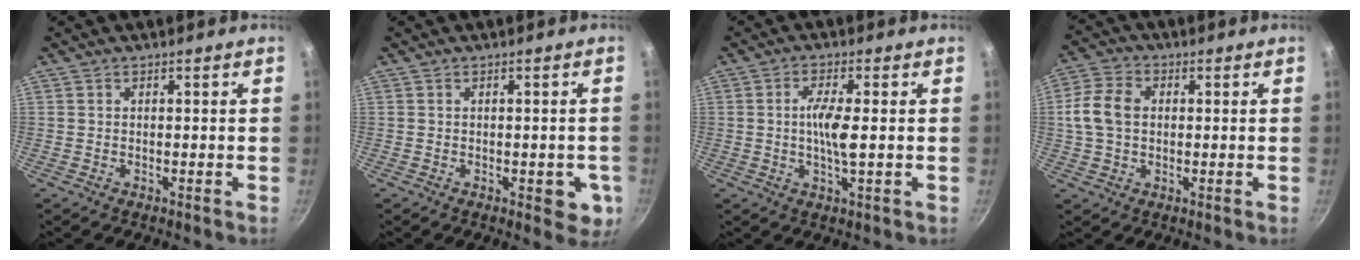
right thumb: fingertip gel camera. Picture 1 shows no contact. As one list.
[{"total": 5.0, "force": [-1.3, 2.6, 4.1], "torque": [-0.024, 0.001, -0.014]}, {"total": 5.6, "force": [0.0, 0.9, 5.5], "torque": [-0.112, 0.000, -0.002]}, {"total": 8.5, "force": [0.7, 6.2, 5.7], "torque": [-0.103, 0.016, 0.003]}]